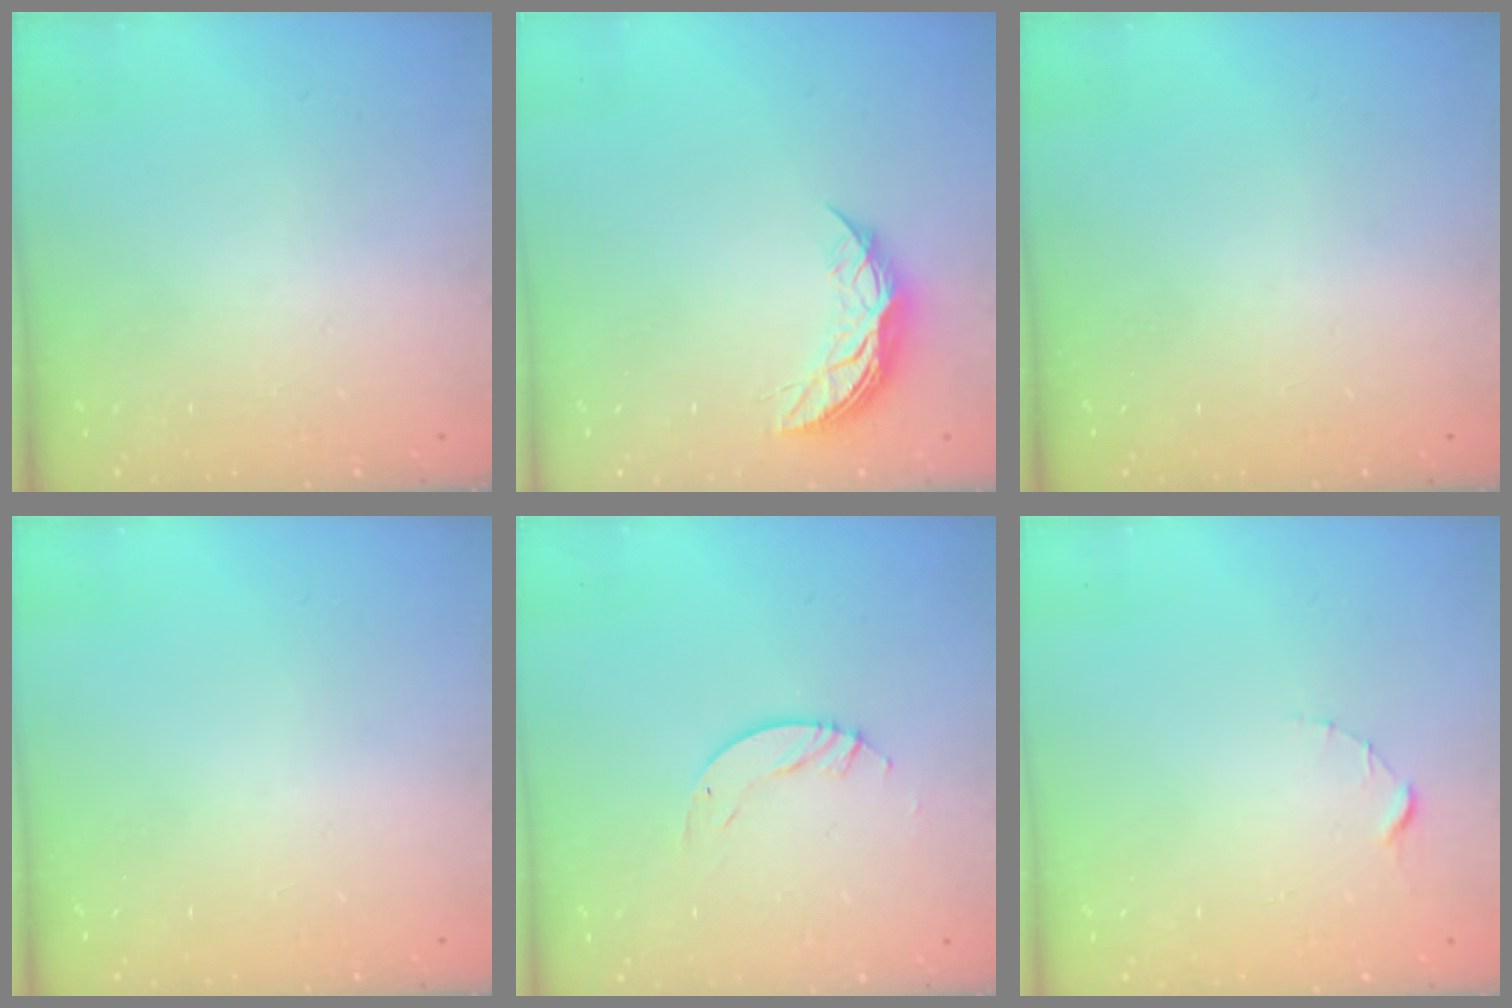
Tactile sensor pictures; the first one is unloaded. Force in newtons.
{"total": 8.8, "press": 8.8, "slide": 0.5}
{"total": 0.0}
{"total": 0.0}
{"total": 4.0, "press": 4.0, "slide": 0.3}
{"total": 1.5, "press": 1.5, "slide": 0.2}